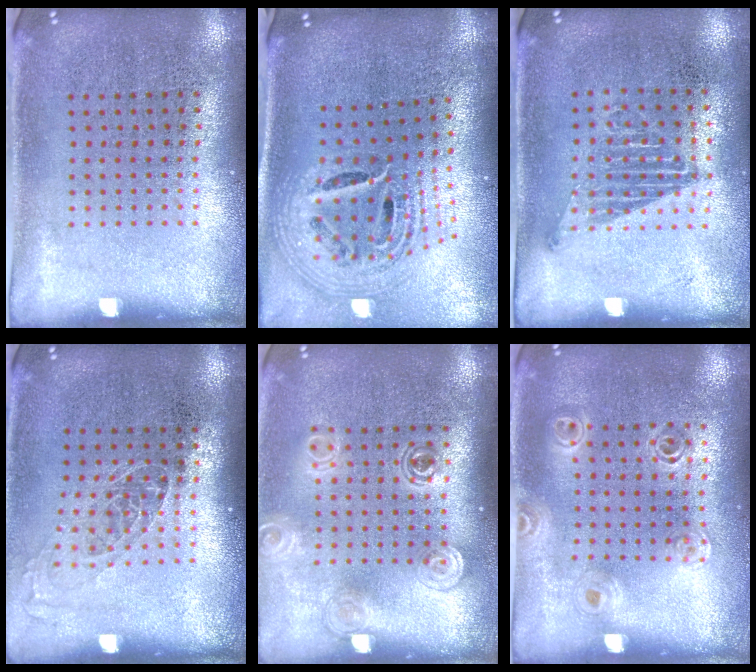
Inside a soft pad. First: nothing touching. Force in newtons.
{"total": 2.6, "press": 1.8, "slide": 1.9}
{"total": 1.1, "press": 1.0, "slide": 0.4}
{"total": 1.0, "press": 0.9, "slide": 0.5}
{"total": 1.4, "press": 1.2, "slide": 0.7}
{"total": 1.1, "press": 1.1, "slide": 0.2}